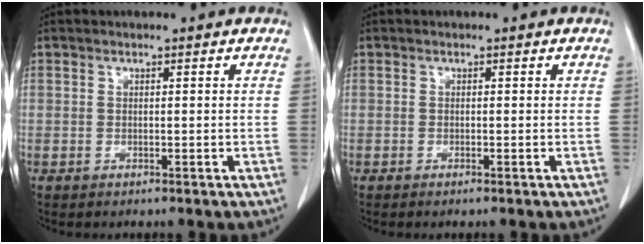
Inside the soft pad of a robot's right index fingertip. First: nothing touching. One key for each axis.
{"total": 0.5, "fx": -0.4, "fy": -0.1, "fz": 0.4, "tx": -0.008, "ty": 0.000, "tz": -0.006}